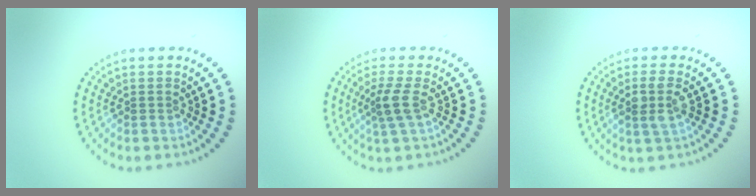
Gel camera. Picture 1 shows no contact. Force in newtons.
{"total": 2.3, "press": 1.9, "slide": 1.4}
{"total": 2.3, "press": 2.0, "slide": 1.1}